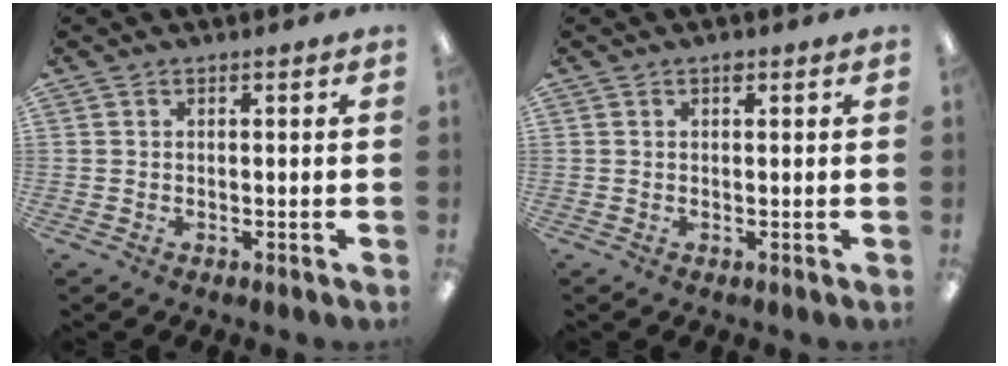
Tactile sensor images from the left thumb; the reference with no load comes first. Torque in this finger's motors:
{"motor_torque": [0.15, -0.05, 0.53, 0.03, 0.00]}